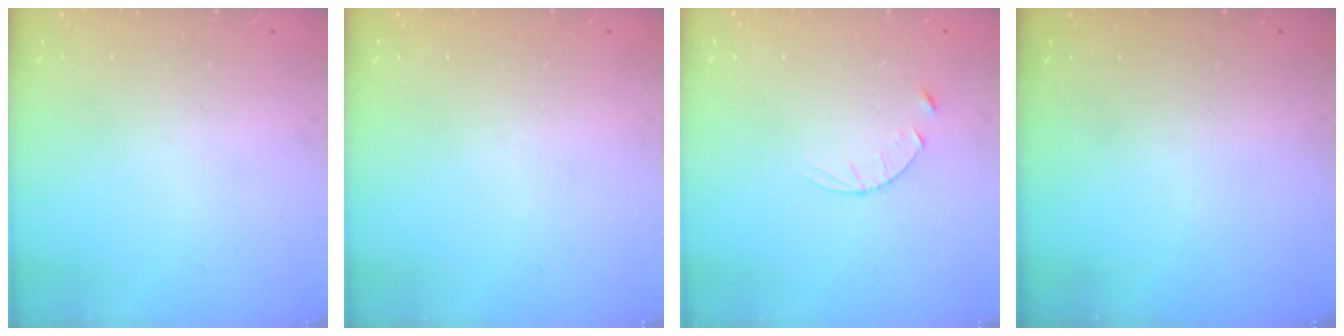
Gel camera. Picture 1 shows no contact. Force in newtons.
{"total": 0.0}
{"total": 3.9, "press": 3.9, "slide": 0.4}
{"total": 0.0}